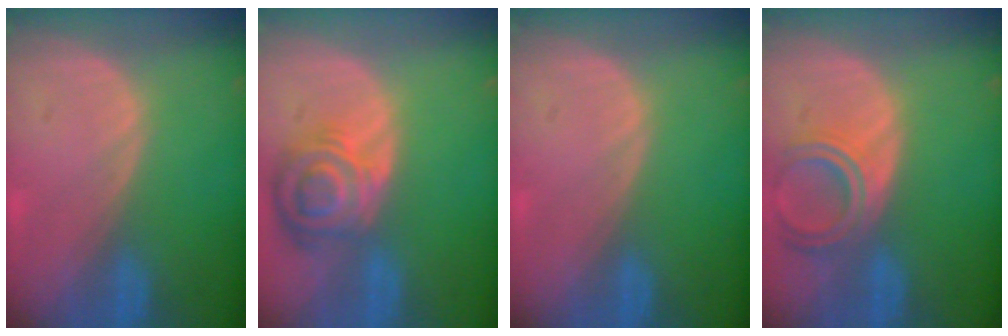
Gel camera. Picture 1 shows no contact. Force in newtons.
{"total": 8.4, "press": 7.4, "slide": 4.0}
{"total": 0.0}
{"total": 6.3, "press": 5.6, "slide": 2.8}